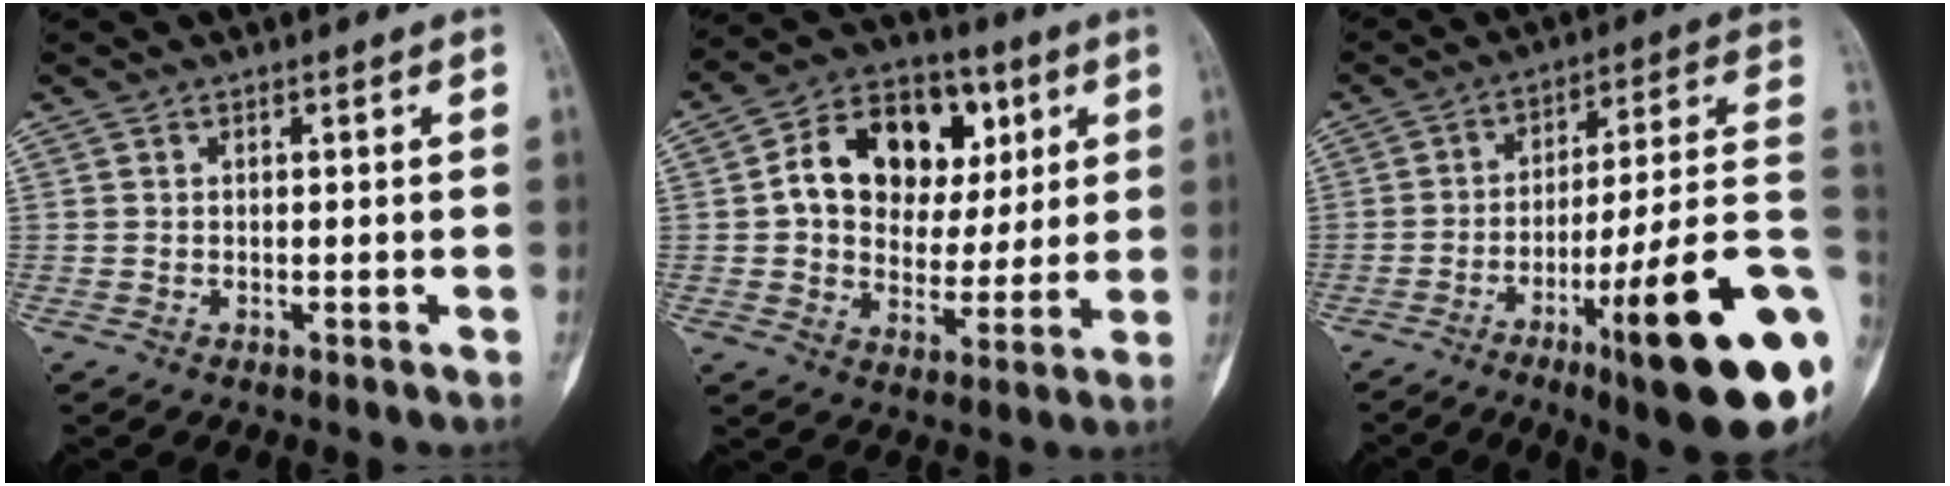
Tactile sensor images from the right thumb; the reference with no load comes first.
{"total": 17.6, "force": [4.4, 13.1, 10.9], "torque": [-0.138, 0.011, 0.070]}
{"total": 24.7, "force": [-8.4, 3.5, 22.9], "torque": [-0.275, 0.027, -0.120]}